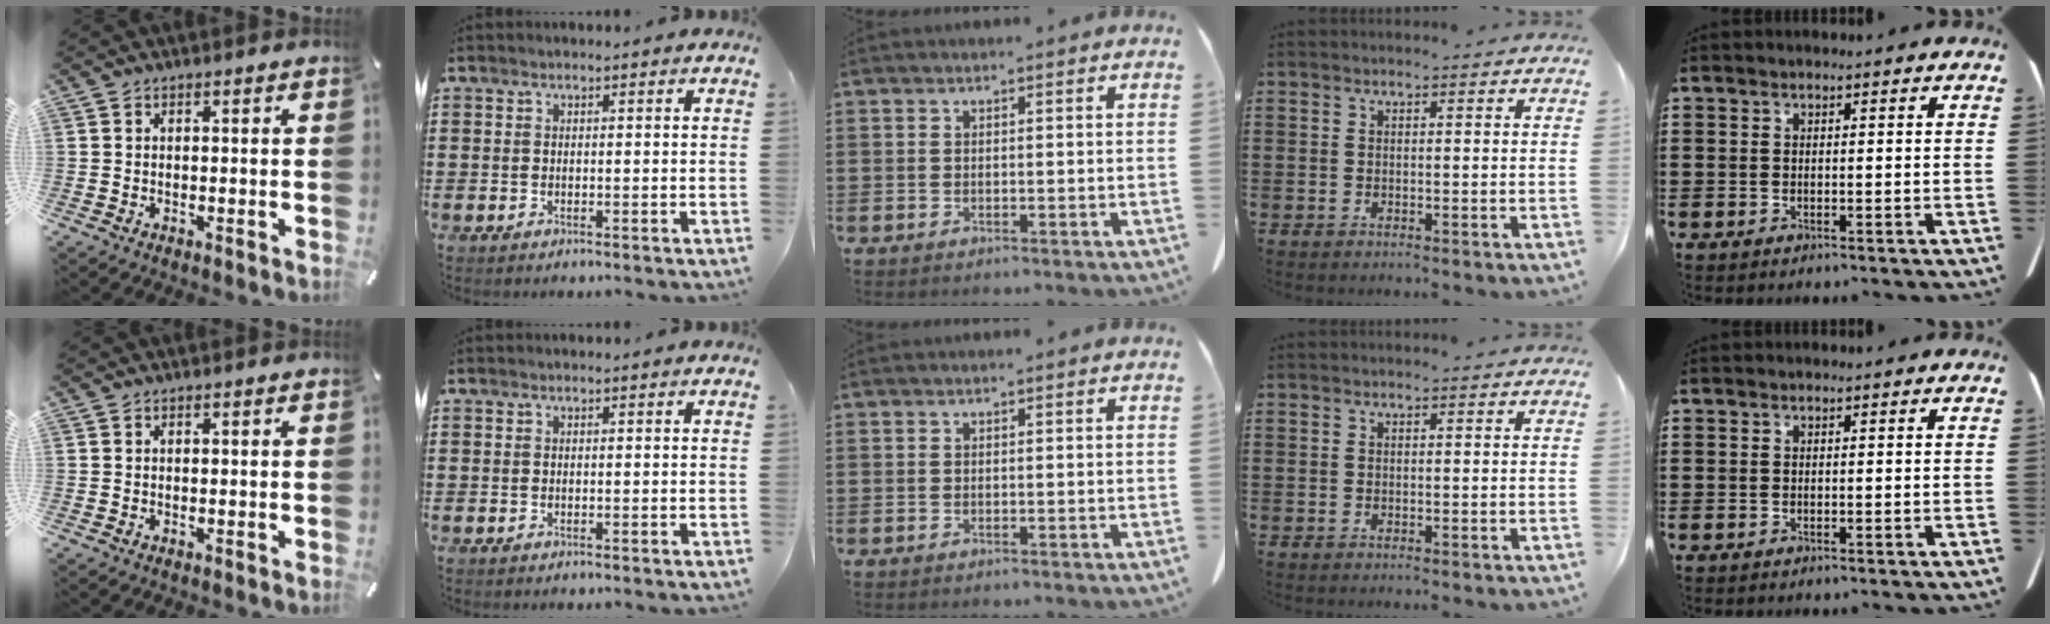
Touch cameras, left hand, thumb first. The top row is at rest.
{}